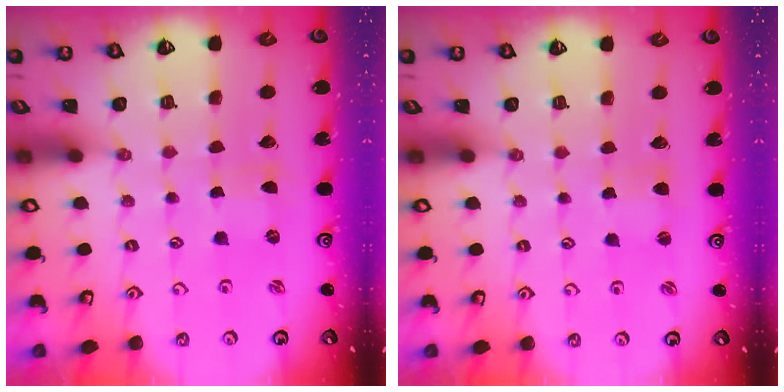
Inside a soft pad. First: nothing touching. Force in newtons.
{"total": 2.4, "press": 2.4, "slide": 0.3}